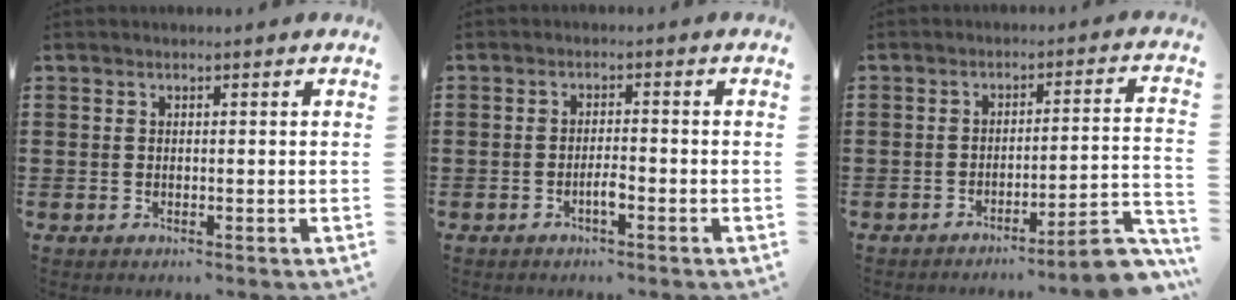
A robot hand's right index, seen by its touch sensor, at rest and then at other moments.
{"total": 2.4, "force": [-1.2, 0.5, 2.0], "torque": [-0.037, 0.004, -0.022]}
{"total": 6.8, "force": [-5.4, 0.2, 4.2], "torque": [-0.062, 0.001, -0.101]}